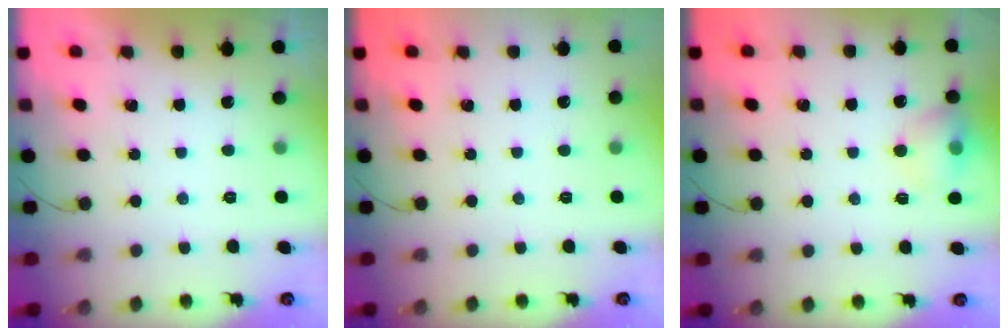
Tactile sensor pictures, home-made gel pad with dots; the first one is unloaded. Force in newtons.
{"total": 0.0}
{"total": 9.2, "press": 9.1, "slide": 1.2}